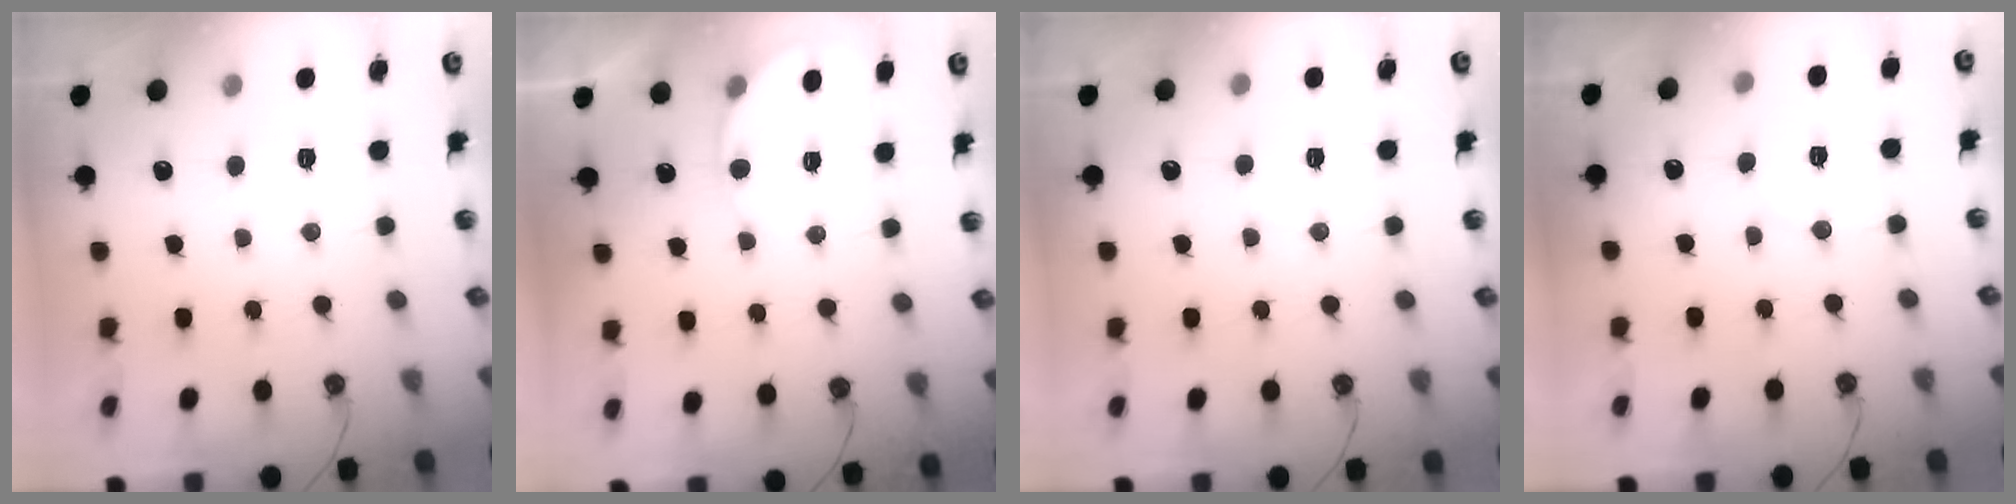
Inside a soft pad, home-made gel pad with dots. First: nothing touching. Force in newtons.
{"total": 3.8, "press": 3.8, "slide": 0.4}
{"total": 4.5, "press": 4.5, "slide": 0.4}
{"total": 2.4, "press": 2.3, "slide": 0.7}